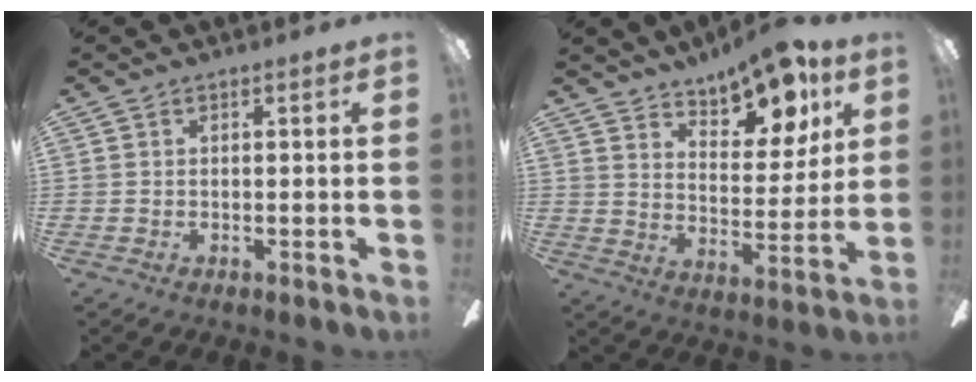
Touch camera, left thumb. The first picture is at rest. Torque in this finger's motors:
{"motor_torque": [0.28, 0.33, 0.18, 0.31, 0.07]}